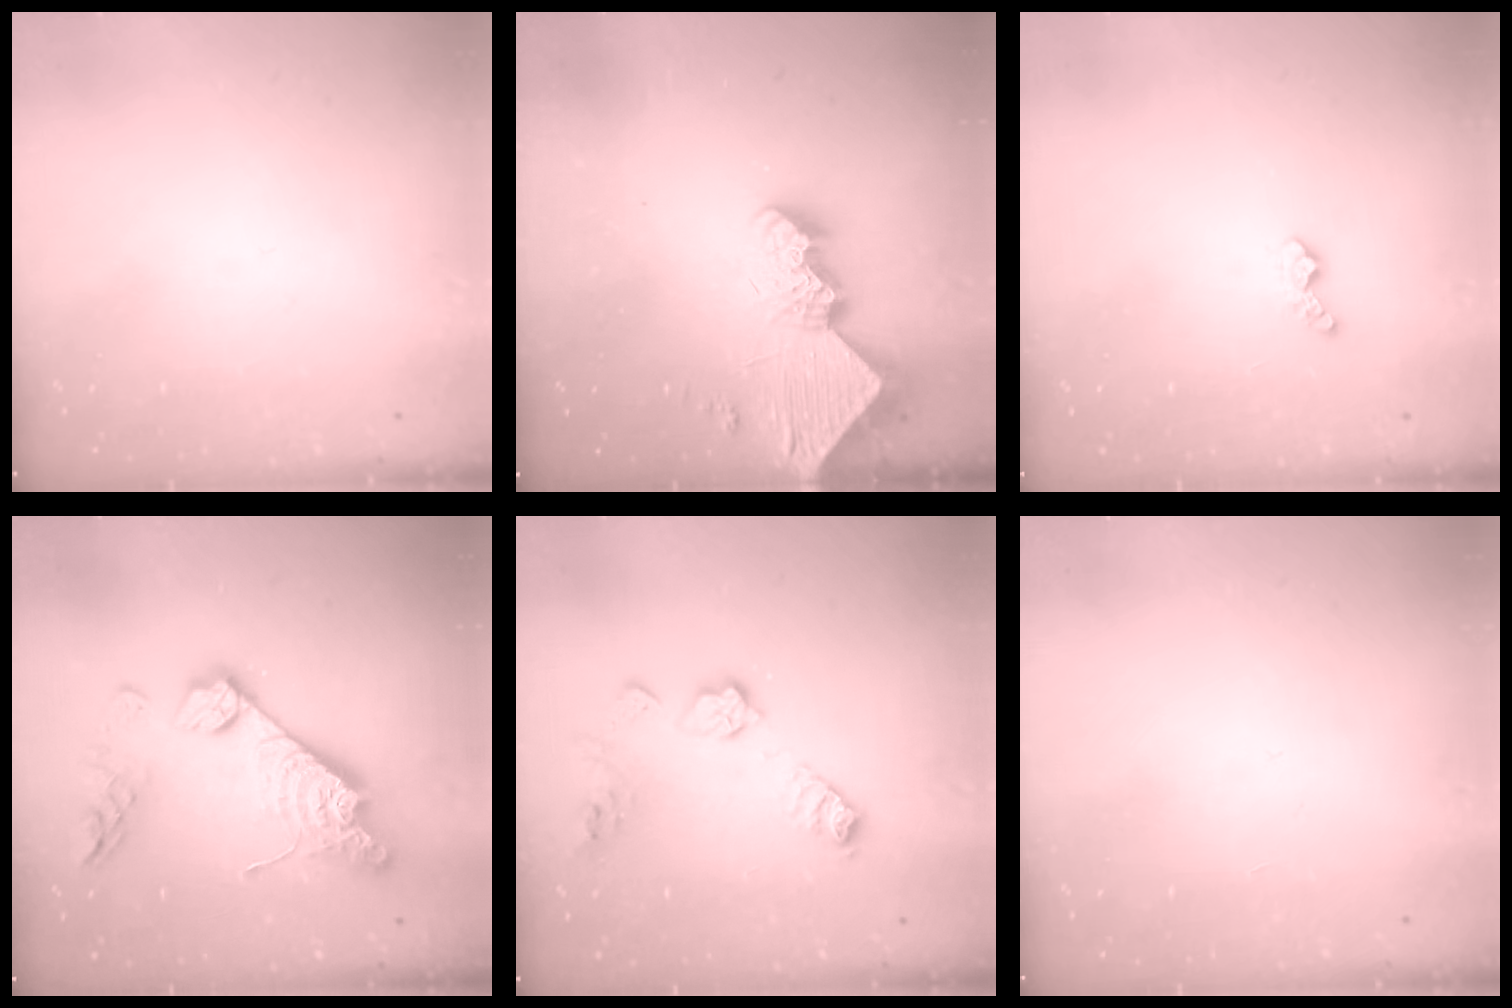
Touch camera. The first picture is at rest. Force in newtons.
{"total": 13.0, "press": 13.0, "slide": 1.3}
{"total": 4.0, "press": 3.9, "slide": 0.4}
{"total": 18.0, "press": 18.0, "slide": 1.1}
{"total": 10.7, "press": 10.7, "slide": 0.4}
{"total": 0.0}